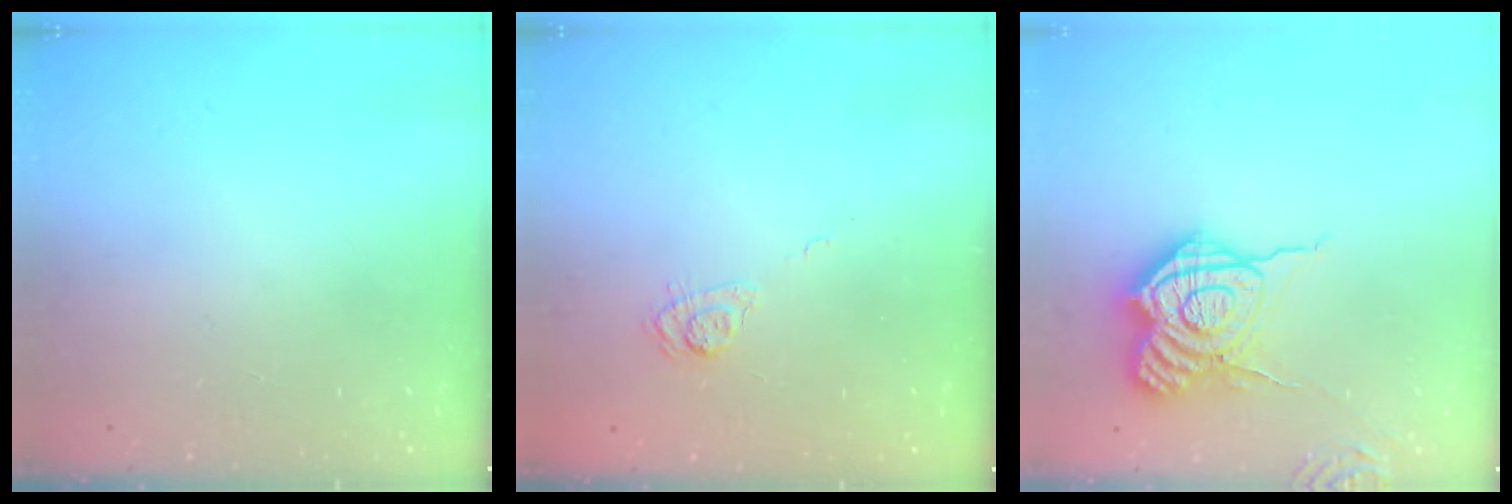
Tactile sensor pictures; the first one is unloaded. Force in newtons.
{"total": 4.9, "press": 4.7, "slide": 1.6}
{"total": 15.9, "press": 15.9, "slide": 1.0}